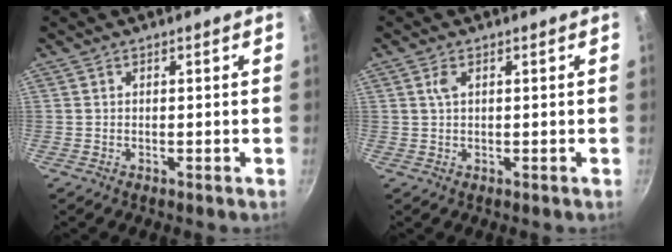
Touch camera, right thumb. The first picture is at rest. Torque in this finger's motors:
{"motor_torque": [1.50, 0.38, 0.43, -1.24, 0.19]}